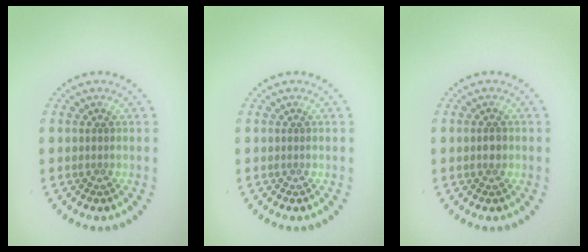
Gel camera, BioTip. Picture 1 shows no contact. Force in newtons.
{"total": 0.0}
{"total": 1.0, "press": 0.9, "slide": 0.2}